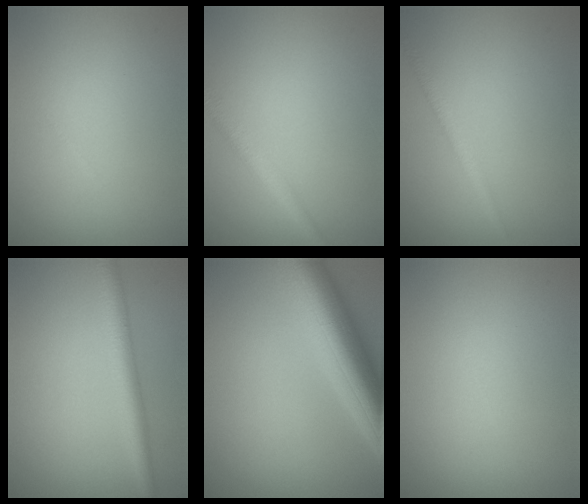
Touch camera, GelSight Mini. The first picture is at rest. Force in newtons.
{"total": 2.7, "press": 2.7, "slide": 0.2}
{"total": 1.5, "press": 1.5, "slide": 0.1}
{"total": 3.8, "press": 3.8, "slide": 0.1}
{"total": 9.6, "press": 9.6, "slide": 0.5}
{"total": 0.0}